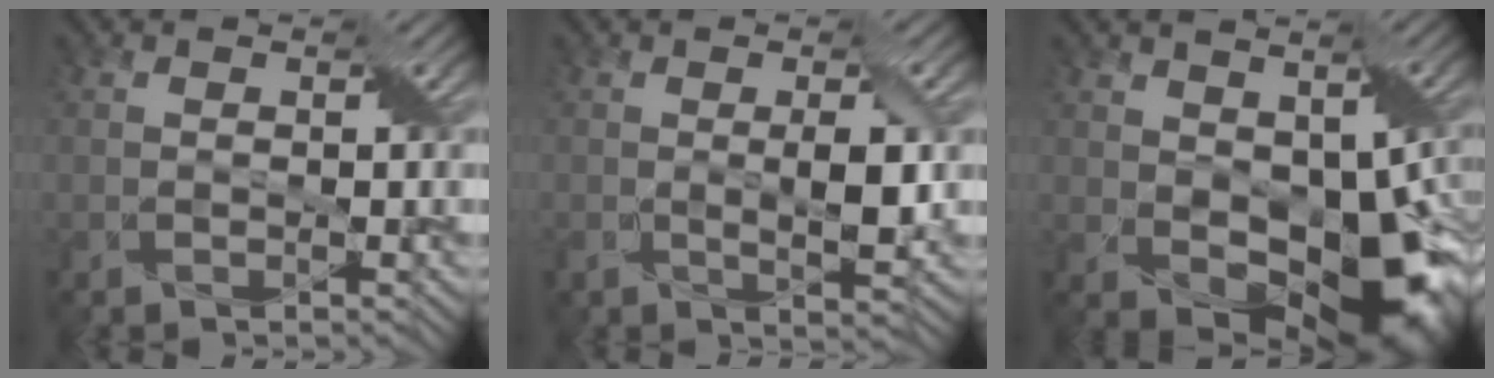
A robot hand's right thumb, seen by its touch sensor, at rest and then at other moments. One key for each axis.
{"total": 4.2, "fx": 0.1, "fy": 1.3, "fz": 4.0, "tx": -0.077, "ty": -0.003, "tz": 0.003}
{"total": 12.0, "fx": -0.4, "fy": 7.3, "fz": 9.5, "tx": -0.149, "ty": -0.018, "tz": 0.000}